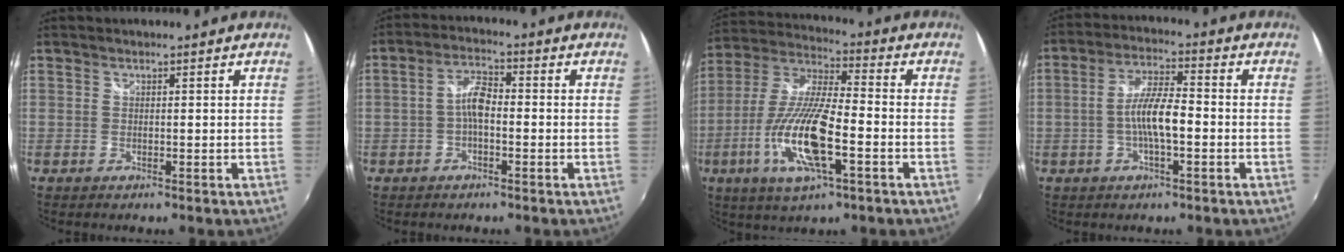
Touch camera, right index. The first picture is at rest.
{"total": 4.5, "force": [-1.2, 1.8, 3.9], "torque": [-0.079, 0.015, -0.026]}
{"total": 17.2, "force": [-5.7, 4.4, 15.6], "torque": [-0.326, -0.017, -0.114]}
{"total": 7.8, "force": [-1.8, 1.7, 7.4], "torque": [-0.145, 0.008, -0.034]}